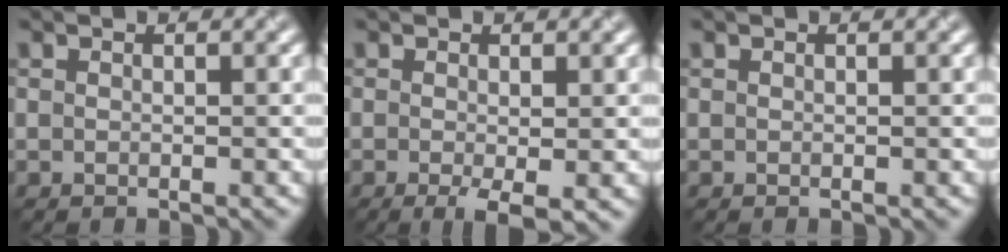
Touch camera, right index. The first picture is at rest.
{"total": 2.6, "force": [-0.8, 0.5, 2.4], "torque": [-0.046, -0.011, -0.012]}
{"total": 0.0}